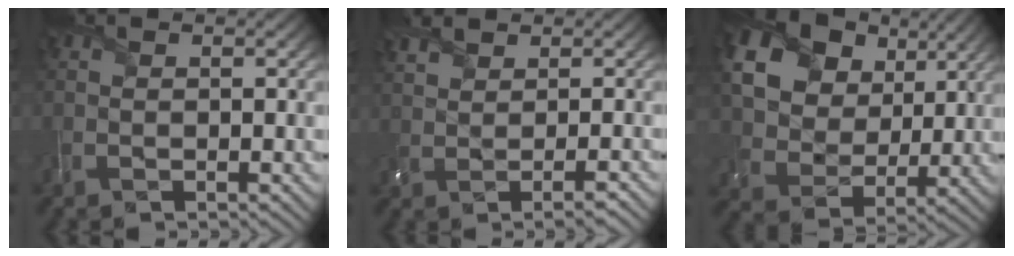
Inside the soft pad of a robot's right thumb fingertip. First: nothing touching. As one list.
[{"total": 3.4, "force": [1.6, 1.0, 2.9], "torque": [-0.057, 0.012, 0.032]}, {"total": 19.6, "force": [9.3, 14.6, 9.2], "torque": [-0.259, 0.028, 0.215]}]